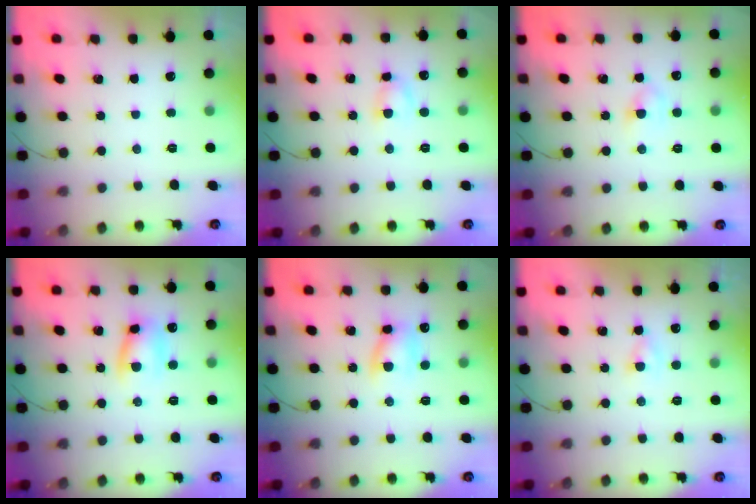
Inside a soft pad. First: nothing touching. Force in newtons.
{"total": 4.0, "press": 3.9, "slide": 1.1}
{"total": 3.7, "press": 3.6, "slide": 1.2}
{"total": 8.8, "press": 8.7, "slide": 1.1}
{"total": 7.5, "press": 7.3, "slide": 1.8}
{"total": 1.9, "press": 1.7, "slide": 0.9}